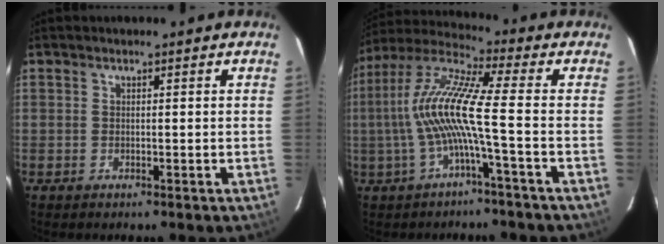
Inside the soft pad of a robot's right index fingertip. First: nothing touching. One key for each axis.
{"total": 12.0, "fx": -2.2, "fy": -0.5, "fz": 11.8, "tx": -0.236, "ty": 0.007, "tz": -0.041}